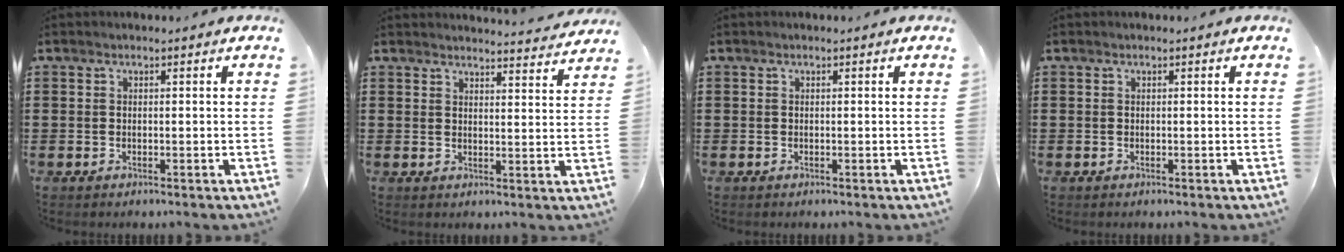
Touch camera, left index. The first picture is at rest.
{"total": 3.2, "force": [3.1, -0.4, 0.3], "torque": [-0.008, -0.022, 0.055]}
{"total": 0.0}
{"total": 0.0}